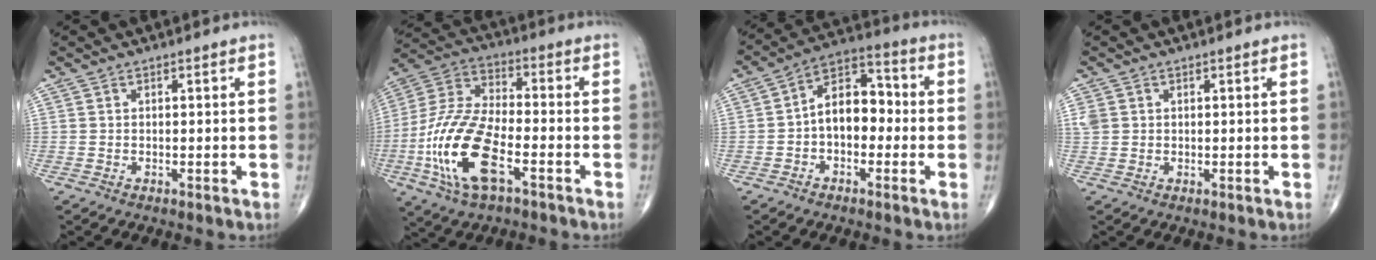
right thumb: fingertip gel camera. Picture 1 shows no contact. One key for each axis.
{"total": 18.0, "fx": -6.4, "fy": 7.8, "fz": 14.9, "tx": -0.320, "ty": 0.024, "tz": -0.121}
{"total": 10.3, "fx": -1.2, "fy": 6.7, "fz": 7.8, "tx": -0.098, "ty": 0.039, "tz": -0.036}
{"total": 2.5, "fx": 0.6, "fy": 2.2, "fz": 1.1, "tx": -0.029, "ty": 0.008, "tz": 0.017}